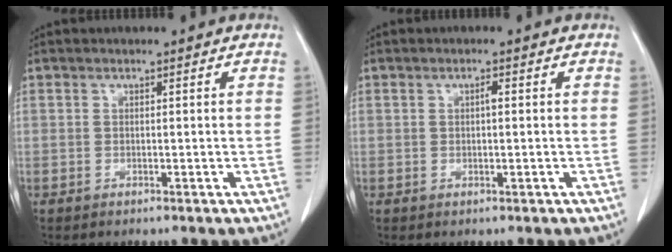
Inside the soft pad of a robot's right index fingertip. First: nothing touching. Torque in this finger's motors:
{"motor_torque": [0.28, -0.28, 0.10, 0.03]}